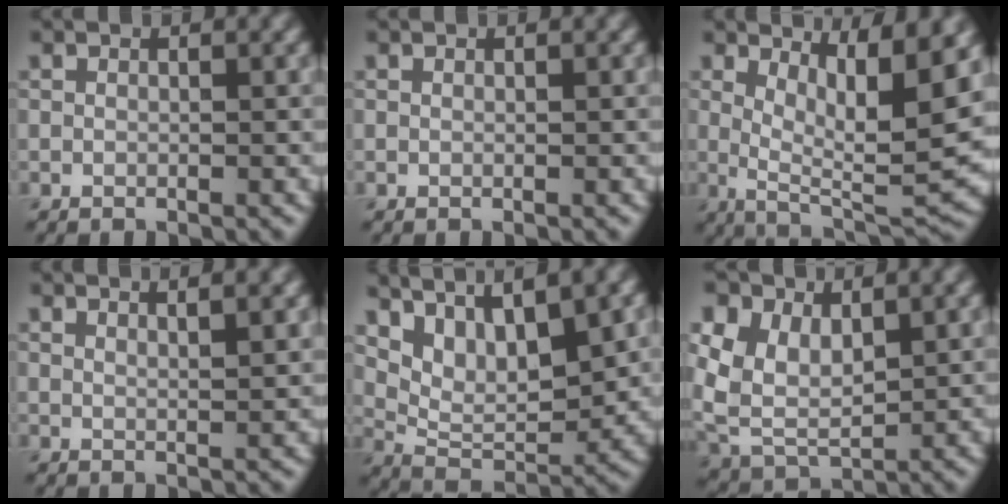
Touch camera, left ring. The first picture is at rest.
{"total": 0.0}
{"total": 8.5, "force": [2.7, 2.4, 7.7], "torque": [-0.116, -0.018, 0.051]}
{"total": 3.1, "force": [2.1, 1.0, 1.9], "torque": [-0.002, 0.016, 0.007]}
{"total": 7.1, "force": [4.0, 2.9, 5.1], "torque": [-0.089, -0.003, 0.078]}
{"total": 8.0, "force": [2.5, 5.5, 5.3], "torque": [-0.127, -0.003, 0.051]}